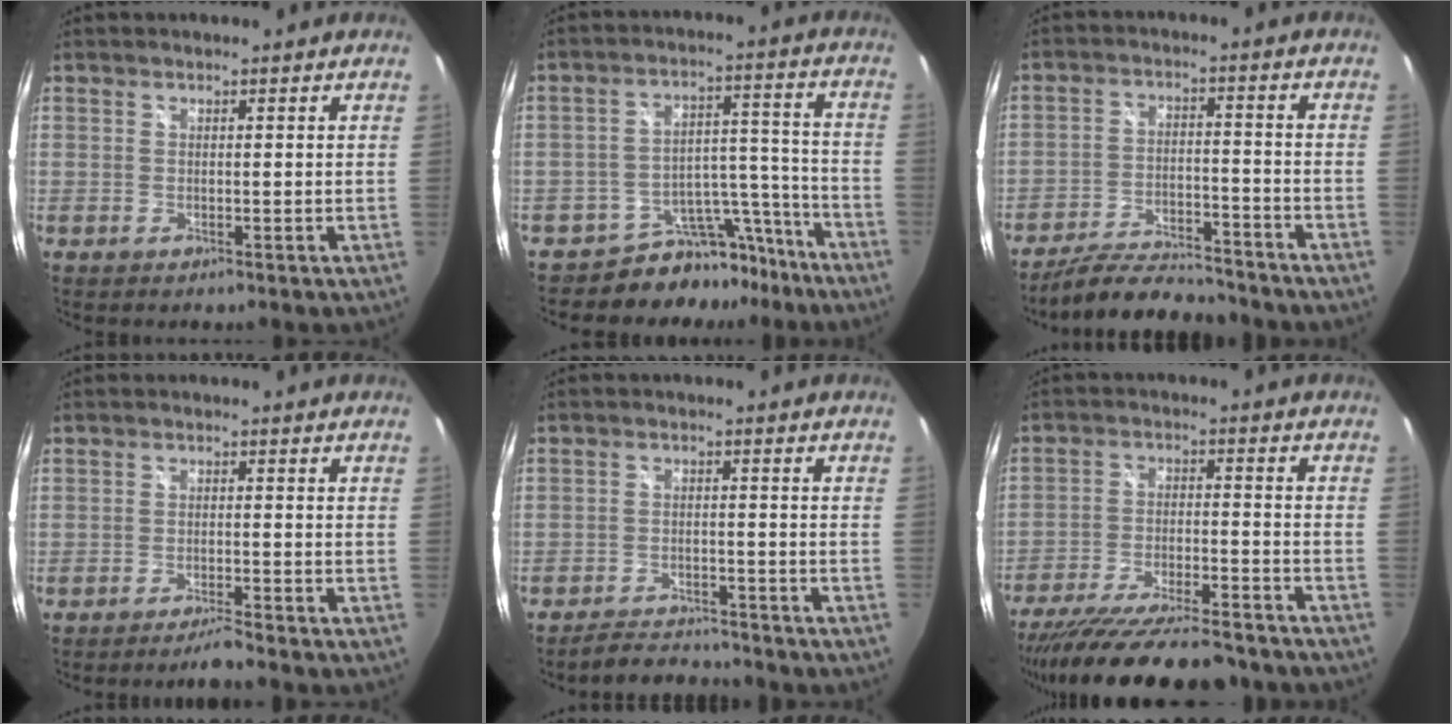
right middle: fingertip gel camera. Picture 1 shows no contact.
{"total": 10.7, "force": [-9.5, 4.8, 1.2], "torque": [-0.006, 0.058, -0.139]}
{"total": 12.3, "force": [-11.2, 2.5, 4.2], "torque": [-0.102, -0.003, -0.177]}
{"total": 3.2, "force": [-2.9, -0.5, 1.2], "torque": [-0.036, -0.004, -0.055]}
{"total": 6.7, "force": [-6.5, 1.3, 1.2], "torque": [-0.045, 0.006, -0.101]}
{"total": 22.0, "force": [-19.1, 3.8, 10.2], "torque": [-0.193, -0.046, -0.286]}